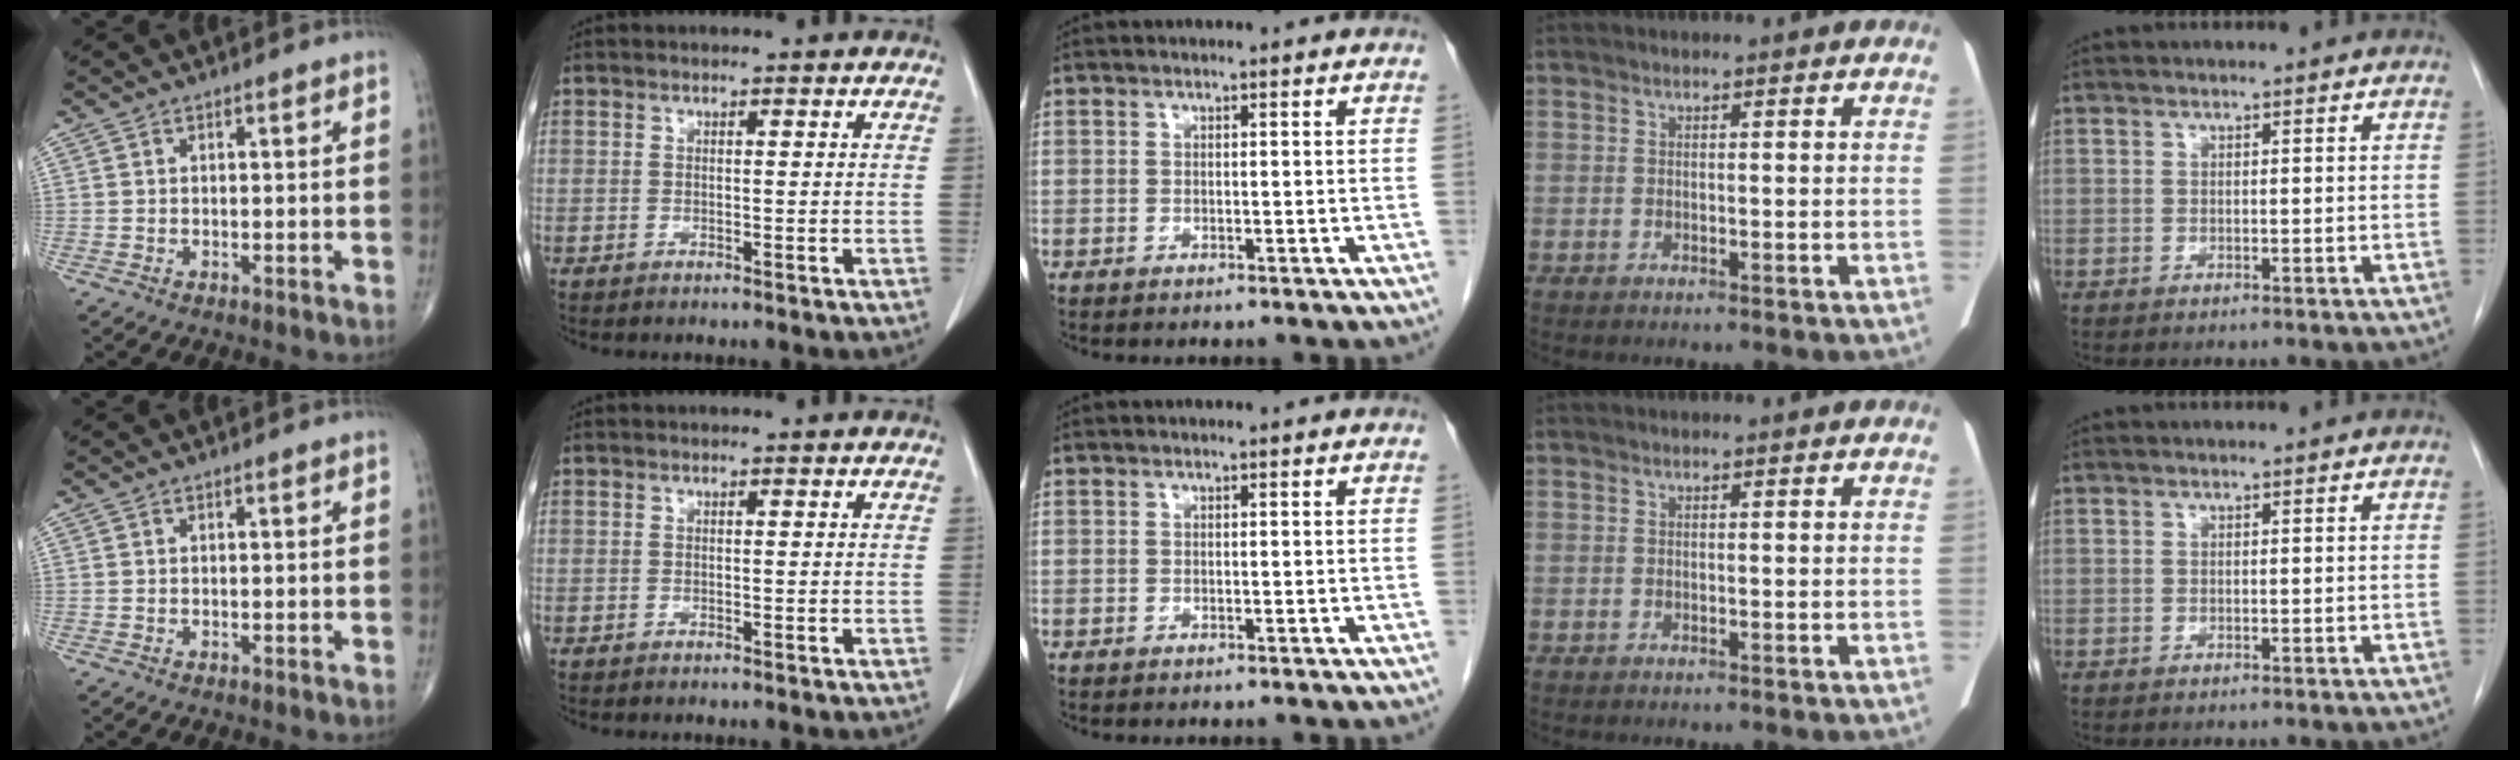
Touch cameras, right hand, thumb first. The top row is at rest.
{}